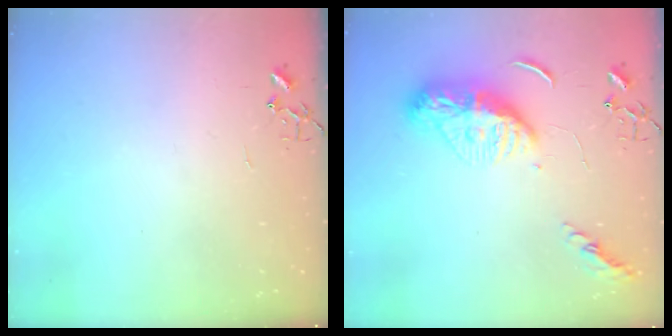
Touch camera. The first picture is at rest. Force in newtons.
{"total": 13.0, "press": 13.0, "slide": 1.2}